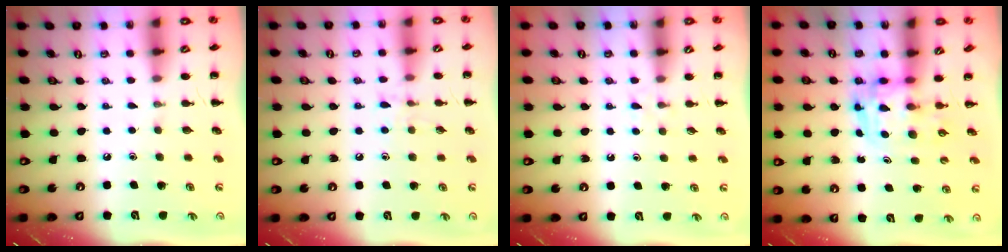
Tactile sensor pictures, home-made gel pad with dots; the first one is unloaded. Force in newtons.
{"total": 6.2, "press": 6.0, "slide": 1.4}
{"total": 2.9, "press": 2.6, "slide": 1.3}
{"total": 3.7, "press": 3.7, "slide": 0.7}